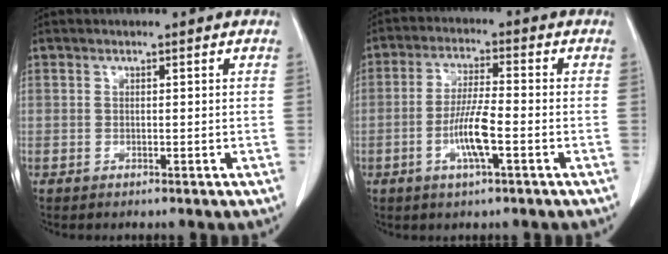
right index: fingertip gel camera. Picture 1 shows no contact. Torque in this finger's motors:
{"motor_torque": [1.43, -0.56, 0.52, 0.10]}